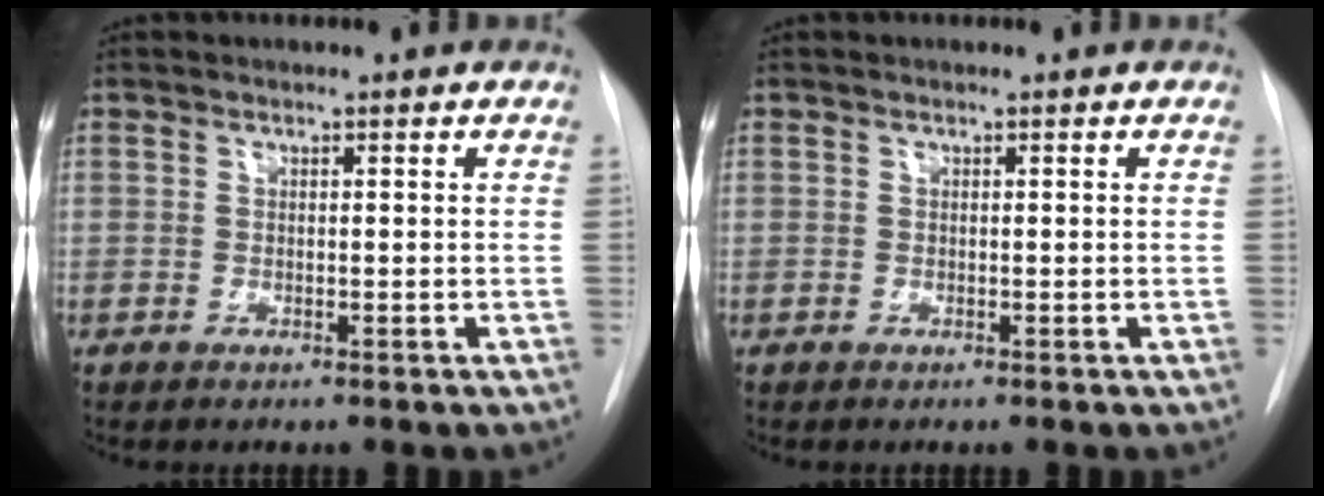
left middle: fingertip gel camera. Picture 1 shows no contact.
{"total": 0.0}